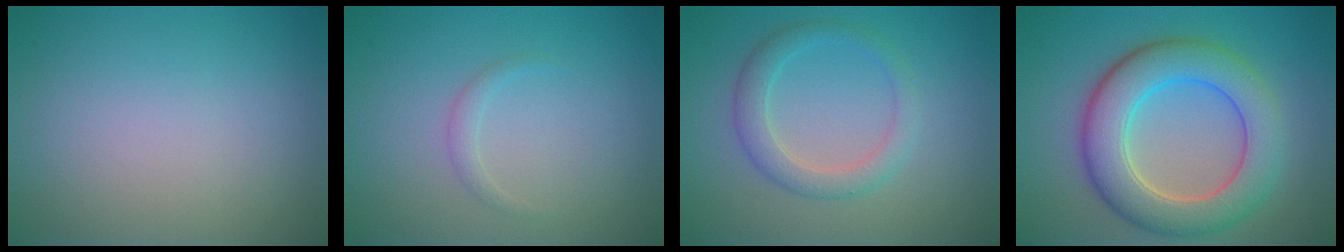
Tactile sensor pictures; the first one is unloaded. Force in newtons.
{"total": 0.8, "press": 0.8, "slide": 0.0}
{"total": 2.7, "press": 2.7, "slide": 0.2}
{"total": 7.8, "press": 7.8, "slide": 0.3}